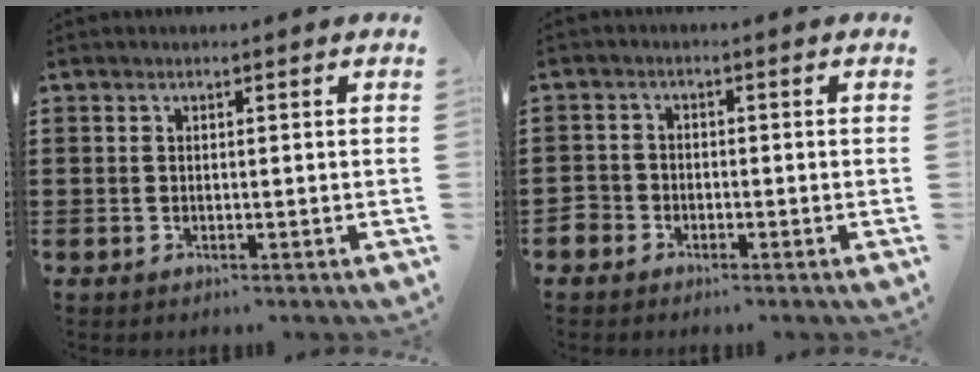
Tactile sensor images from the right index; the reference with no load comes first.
{"total": 2.3, "force": [-1.8, 1.5, 0.0], "torque": [-0.014, -0.001, -0.043]}